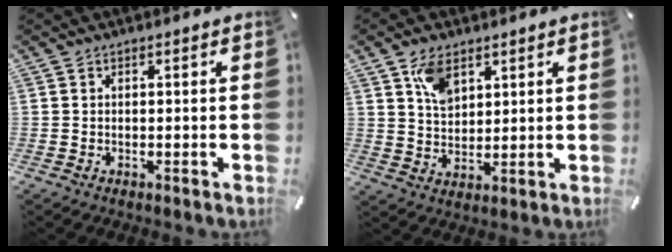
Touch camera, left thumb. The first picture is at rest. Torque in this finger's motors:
{"motor_torque": [0.63, 0.57, 0.77, -0.80, 0.21]}